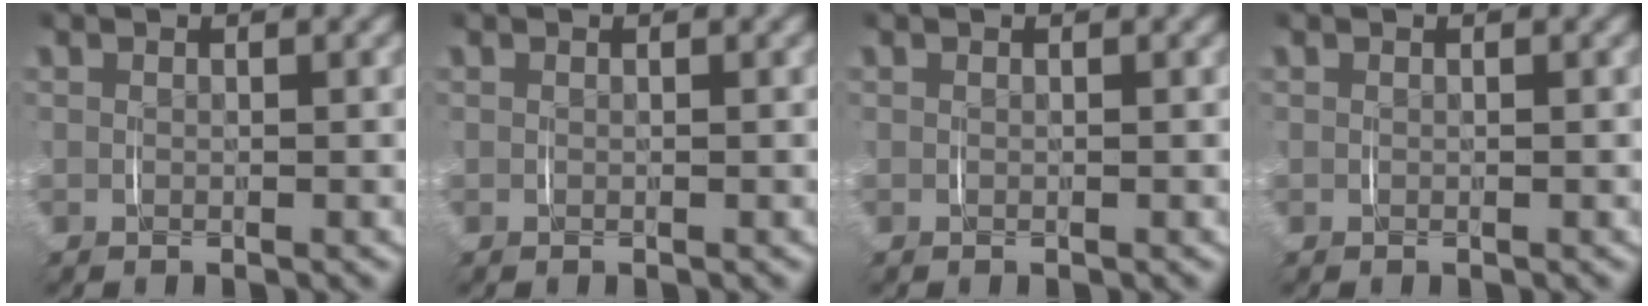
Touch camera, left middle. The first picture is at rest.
{"total": 0.0}
{"total": 0.0}
{"total": 0.0}